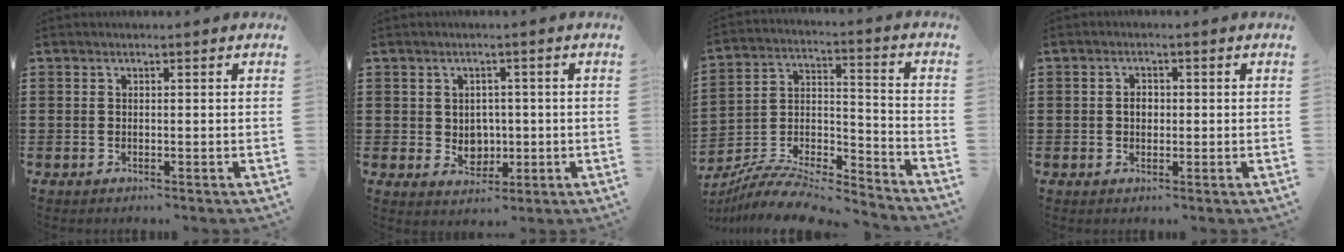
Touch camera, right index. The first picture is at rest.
{"total": 3.2, "force": [0.5, 2.9, 1.2], "torque": [-0.020, 0.002, 0.003]}
{"total": 9.2, "force": [-8.6, 1.7, 2.8], "torque": [-0.052, 0.013, -0.172]}
{"total": 2.0, "force": [0.0, 1.4, 1.5], "torque": [-0.029, 0.006, -0.001]}